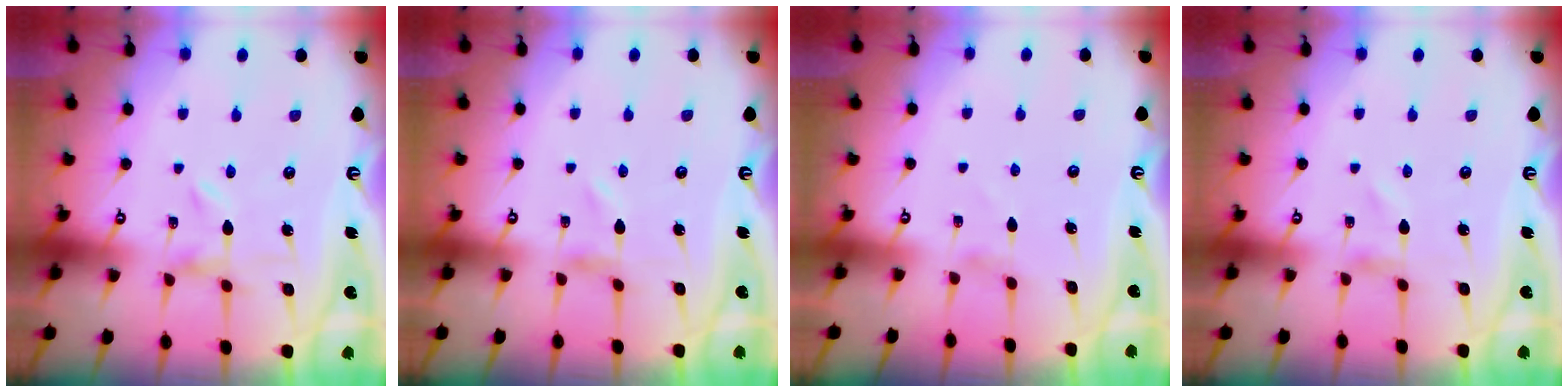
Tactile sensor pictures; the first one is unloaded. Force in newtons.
{"total": 0.0}
{"total": 1.0, "press": 1.0, "slide": 0.3}
{"total": 1.0, "press": 1.0, "slide": 0.0}